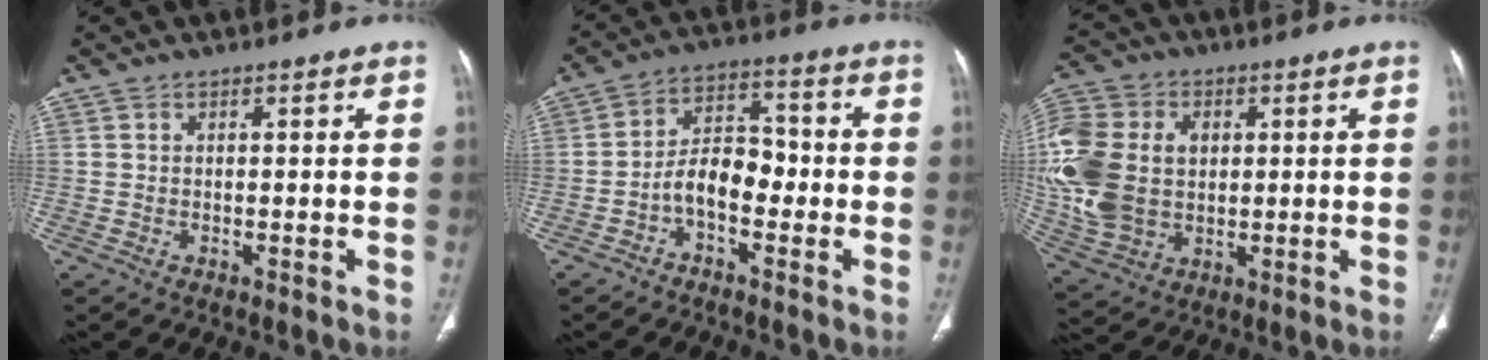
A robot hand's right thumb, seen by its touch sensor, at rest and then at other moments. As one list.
[{"total": 7.8, "force": [-2.6, 4.6, 5.7], "torque": [-0.078, 0.040, -0.055]}, {"total": 18.8, "force": [1.4, 14.1, 12.4], "torque": [-0.273, 0.005, 0.035]}]